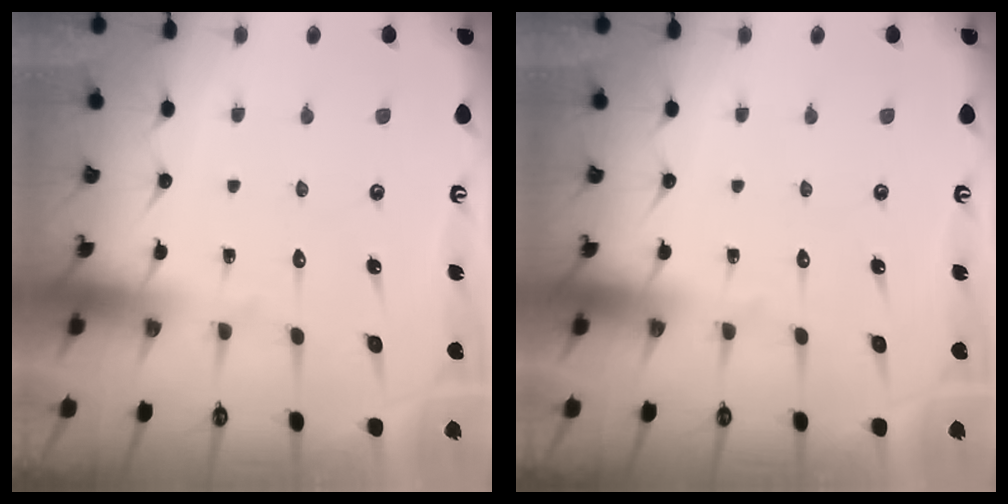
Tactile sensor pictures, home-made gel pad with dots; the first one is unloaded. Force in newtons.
{"total": 0.0}